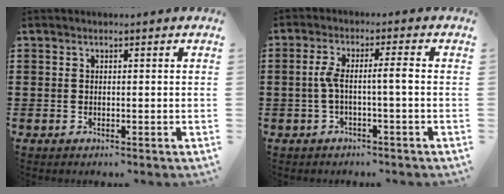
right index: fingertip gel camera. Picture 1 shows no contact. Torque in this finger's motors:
{"motor_torque": [1.06, -0.42, 0.34, 0.14]}